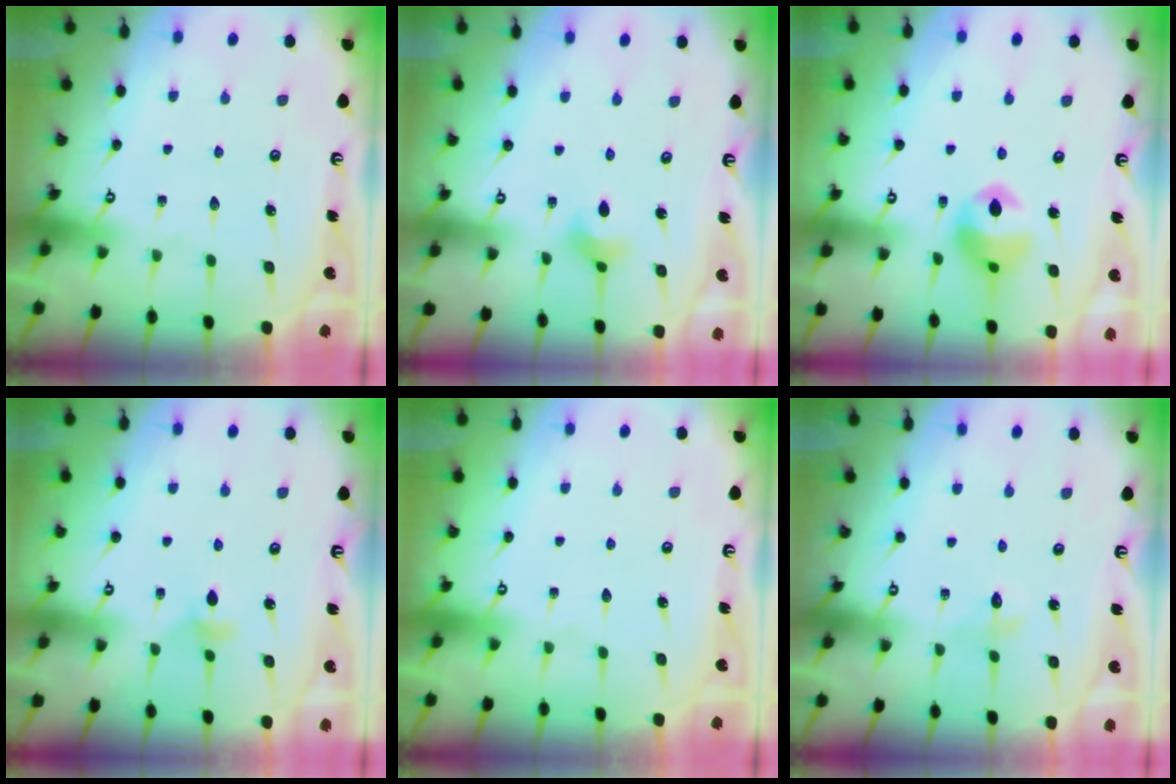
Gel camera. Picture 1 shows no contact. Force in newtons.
{"total": 2.9, "press": 2.9, "slide": 0.4}
{"total": 12.3, "press": 12.2, "slide": 1.6}
{"total": 4.6, "press": 4.6, "slide": 0.8}
{"total": 0.0}
{"total": 2.6, "press": 2.6, "slide": 0.3}